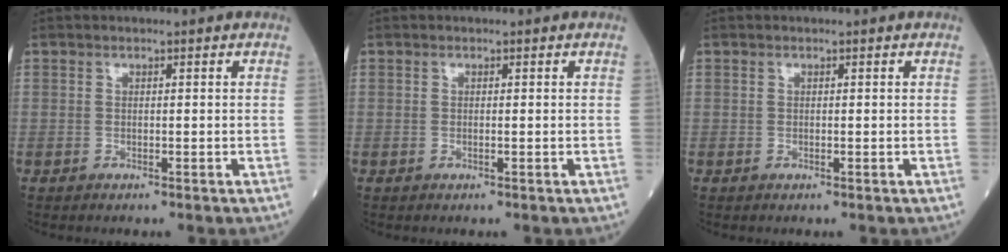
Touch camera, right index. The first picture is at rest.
{"total": 0.0}
{"total": 0.0}